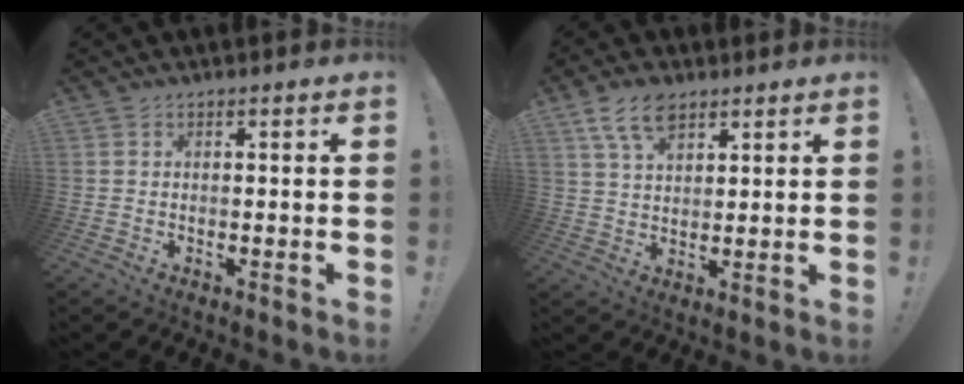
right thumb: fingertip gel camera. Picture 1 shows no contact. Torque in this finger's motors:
{"motor_torque": [0.00, 2.02, 0.12, 0.21, 0.05]}